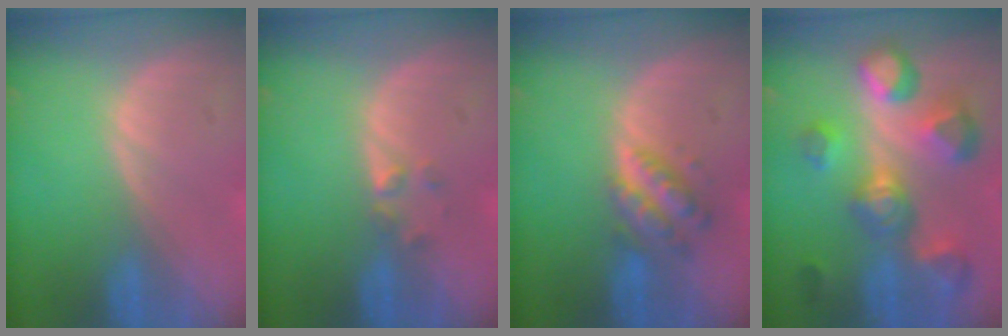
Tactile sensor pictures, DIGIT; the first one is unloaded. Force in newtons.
{"total": 1.6, "press": 1.4, "slide": 0.9}
{"total": 5.2, "press": 5.2, "slide": 0.1}
{"total": 11.1, "press": 9.9, "slide": 5.1}